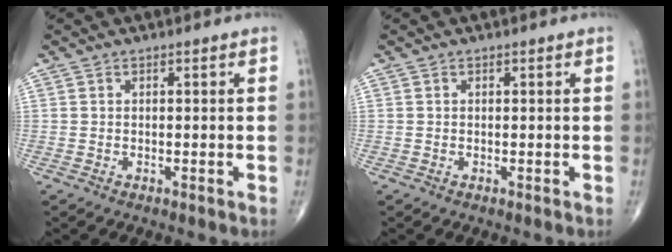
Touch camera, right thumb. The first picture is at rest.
{"total": 0.0}